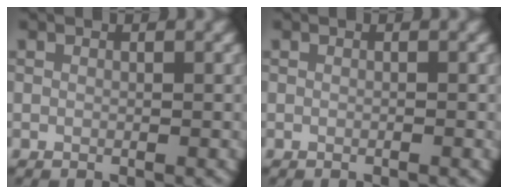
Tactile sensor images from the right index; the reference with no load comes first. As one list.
[{"total": 0.0}]